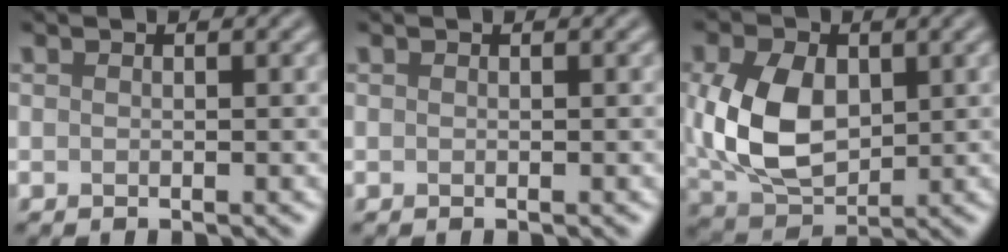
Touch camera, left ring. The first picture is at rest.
{"total": 0.0}
{"total": 7.9, "force": [0.6, 5.4, 5.8], "torque": [-0.135, -0.001, 0.015]}